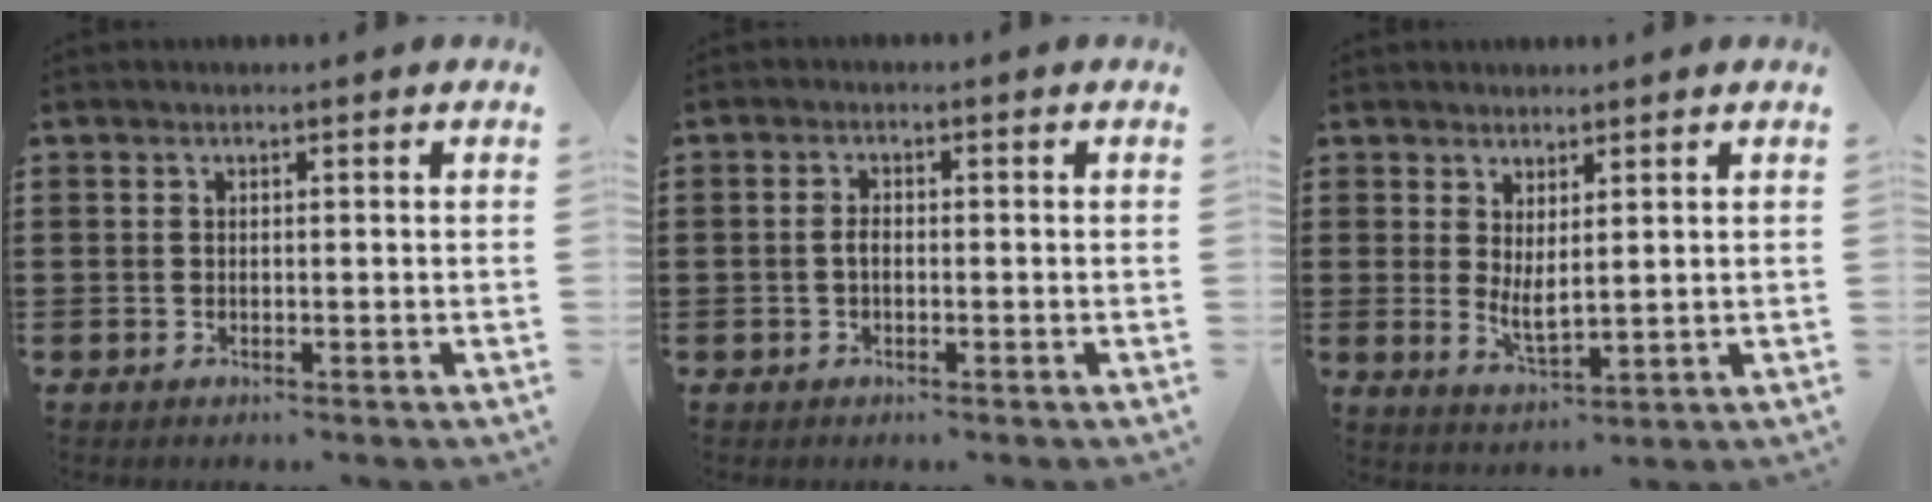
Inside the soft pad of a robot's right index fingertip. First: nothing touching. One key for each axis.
{"total": 1.6, "fx": -0.4, "fy": 0.7, "fz": 1.4, "tx": -0.035, "ty": -0.003, "tz": -0.010}
{"total": 3.0, "fx": 1.1, "fy": 1.0, "fz": 2.6, "tx": -0.060, "ty": -0.003, "tz": 0.019}